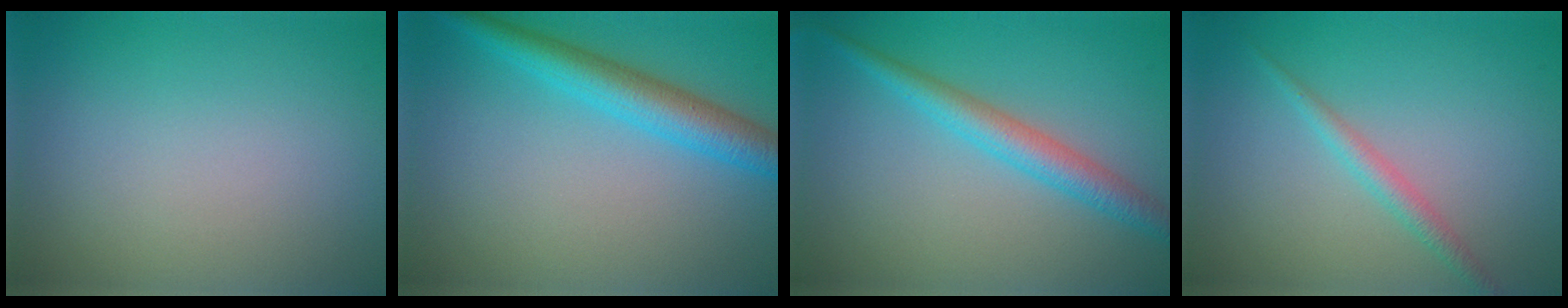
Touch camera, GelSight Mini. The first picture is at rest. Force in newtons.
{"total": 4.7, "press": 4.7, "slide": 0.1}
{"total": 3.4, "press": 3.4, "slide": 0.2}
{"total": 1.8, "press": 1.8, "slide": 0.0}